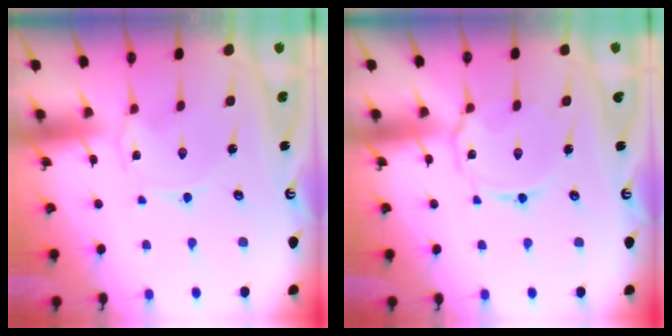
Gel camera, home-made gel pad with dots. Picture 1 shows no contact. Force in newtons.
{"total": 5.2, "press": 5.1, "slide": 0.4}